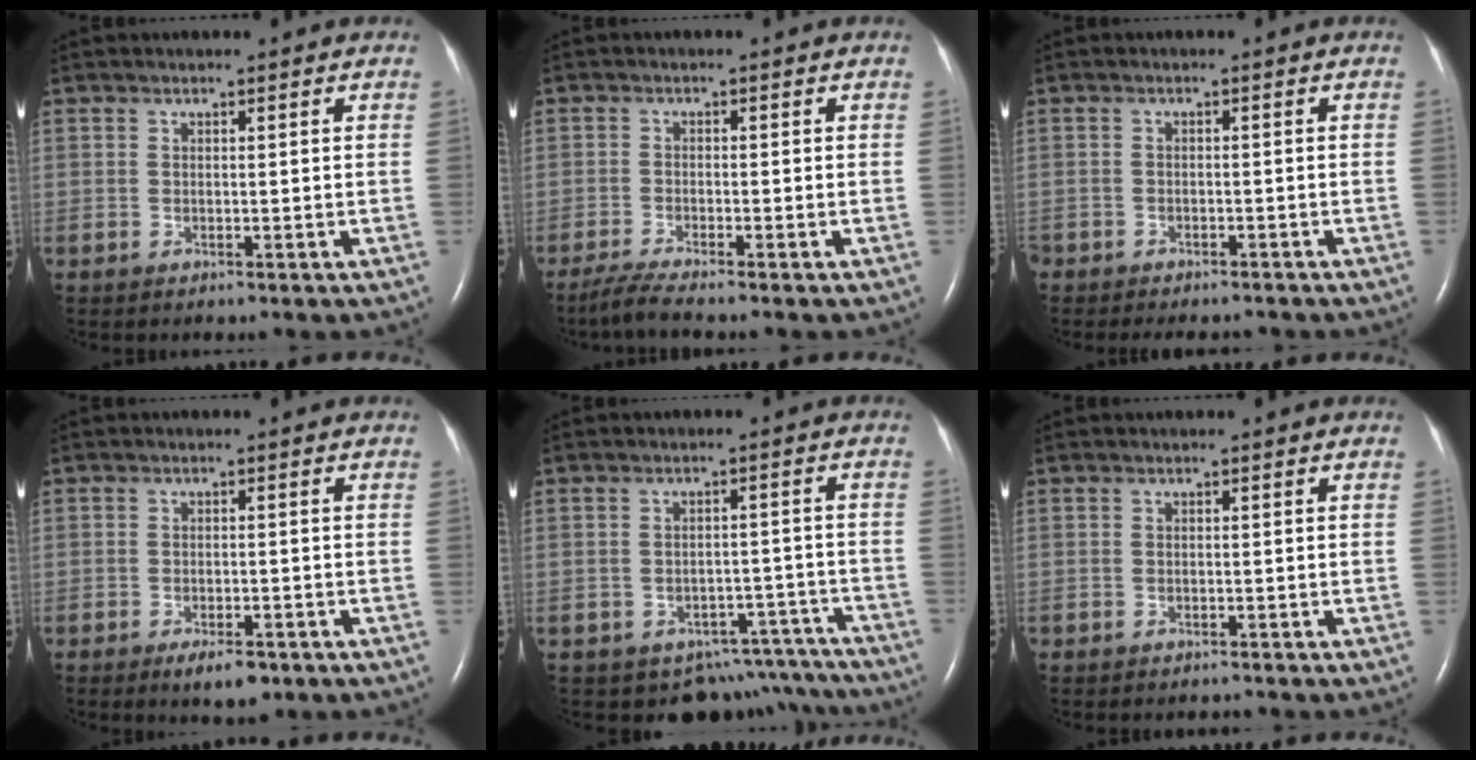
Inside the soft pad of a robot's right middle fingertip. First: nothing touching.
{"total": 3.4, "force": [-2.9, -0.5, 1.8], "torque": [-0.045, -0.012, -0.061]}
{"total": 6.5, "force": [-5.7, 2.3, 2.2], "torque": [-0.026, -0.003, -0.073]}
{"total": 3.8, "force": [-2.5, 1.3, 2.6], "torque": [-0.046, -0.004, -0.034]}
{"total": 11.8, "force": [-10.3, 5.6, 0.8], "torque": [0.005, 0.037, -0.110]}
{"total": 1.1, "force": [-1.0, 0.3, 0.2], "torque": [-0.007, -0.003, -0.015]}